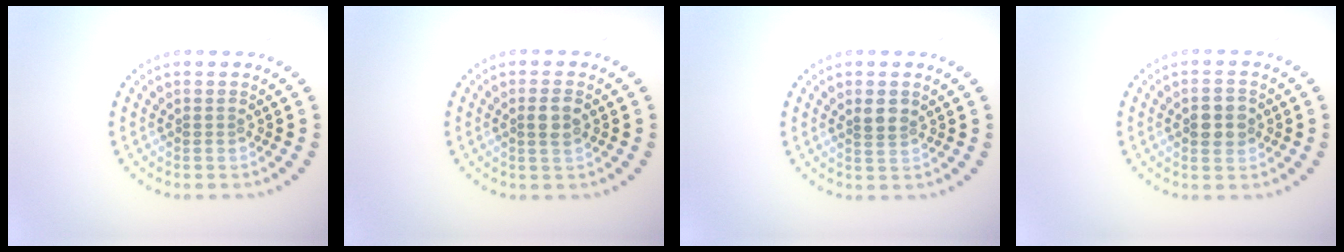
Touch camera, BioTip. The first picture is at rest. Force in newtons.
{"total": 1.7, "press": 1.7, "slide": 0.5}
{"total": 1.6, "press": 1.5, "slide": 0.7}
{"total": 2.6, "press": 2.6, "slide": 0.1}